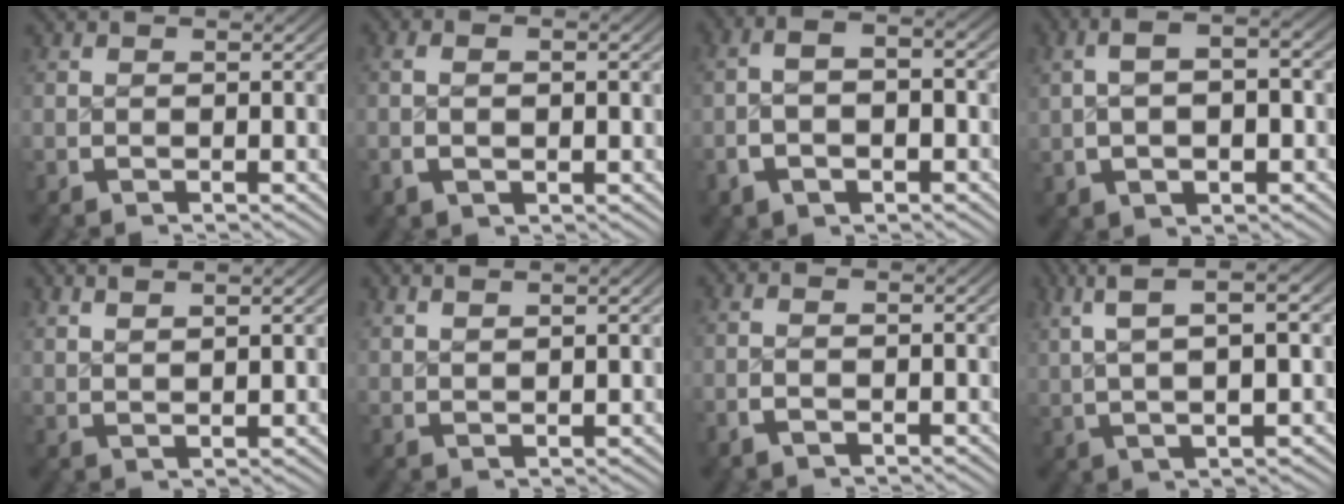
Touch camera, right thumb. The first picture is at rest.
{"total": 2.0, "force": [-0.2, 1.2, 1.6], "torque": [-0.038, 0.000, -0.002]}
{"total": 4.3, "force": [-0.5, 2.4, 3.5], "torque": [-0.061, 0.004, -0.015]}
{"total": 5.3, "force": [0.6, 3.0, 4.4], "torque": [-0.067, 0.011, 0.008]}
{"total": 3.1, "force": [2.8, 0.4, 1.3], "torque": [-0.015, 0.007, 0.057]}
{"total": 2.4, "force": [2.2, 0.1, 0.8], "torque": [-0.007, 0.006, 0.048]}
{"total": 1.1, "force": [-0.6, 0.5, 0.8], "torque": [-0.022, -0.005, -0.008]}
{"total": 8.3, "force": [3.9, 3.0, 6.6], "torque": [-0.107, 0.017, 0.066]}